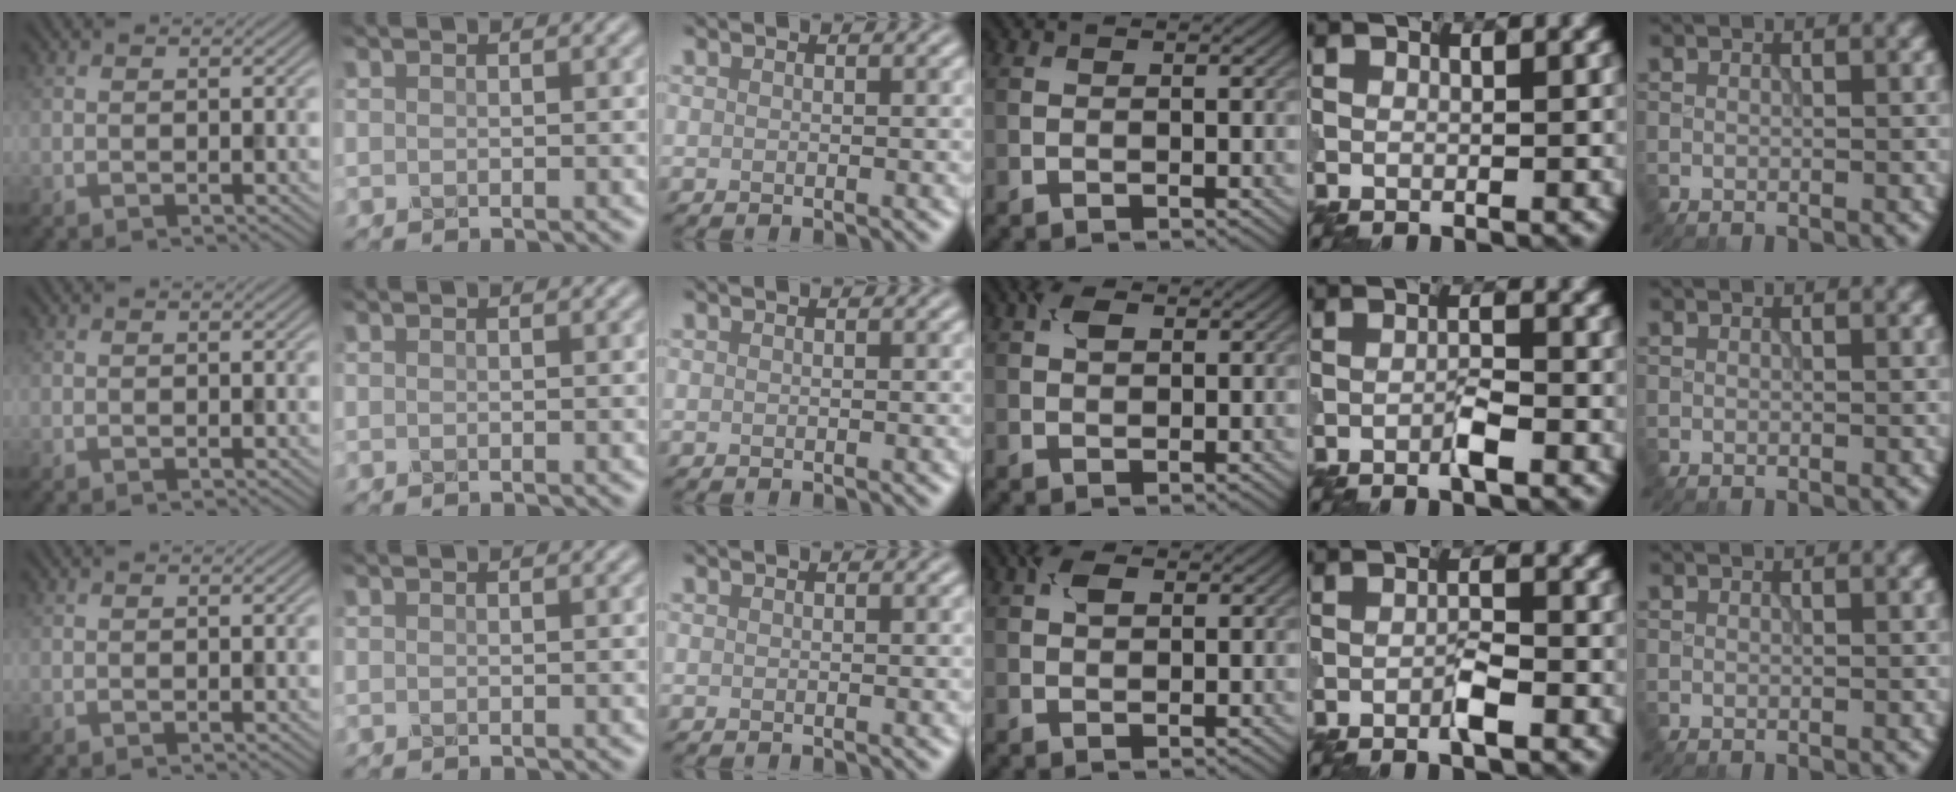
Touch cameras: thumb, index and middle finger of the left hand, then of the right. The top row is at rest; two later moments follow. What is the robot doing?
{"motion": "assemble", "object": "puzzle pieces"}